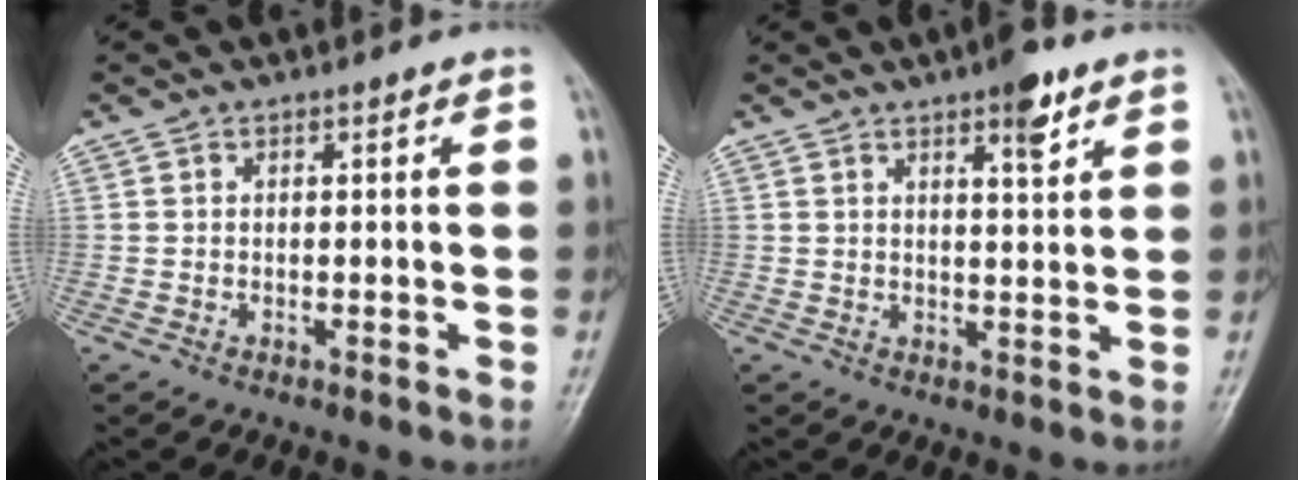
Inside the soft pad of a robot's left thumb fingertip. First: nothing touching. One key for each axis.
{"total": 5.4, "fx": 3.4, "fy": 1.5, "fz": 4.0, "tx": -0.048, "ty": -0.018, "tz": 0.046}